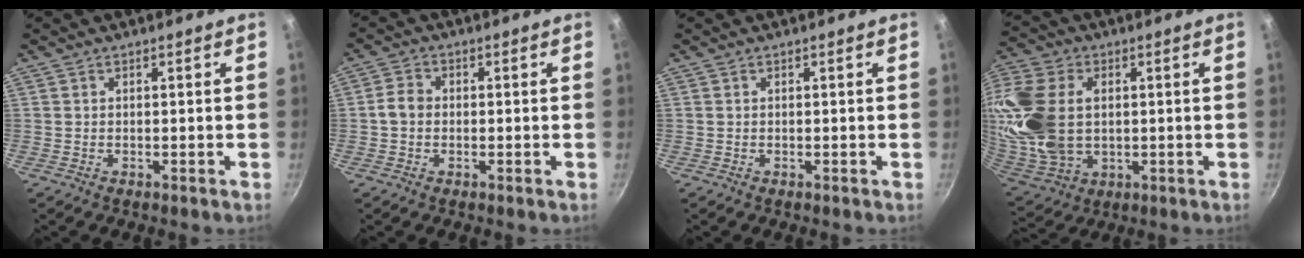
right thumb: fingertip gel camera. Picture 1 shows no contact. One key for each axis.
{"total": 3.3, "fx": -0.4, "fy": 2.7, "fz": 1.9, "tx": -0.029, "ty": 0.012, "tz": -0.014}
{"total": 0.0}
{"total": 20.9, "fx": 2.3, "fy": 14.3, "fz": 15.1, "tx": -0.325, "ty": -0.006, "tz": 0.054}